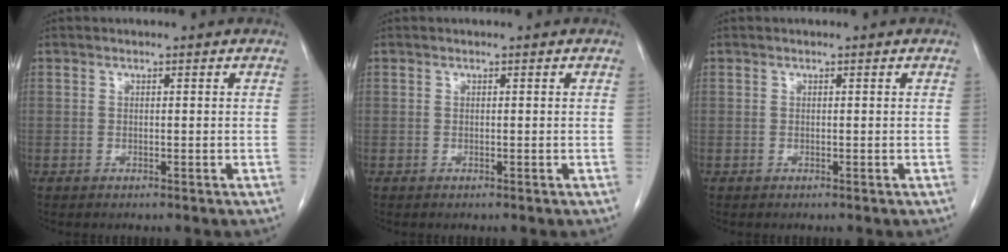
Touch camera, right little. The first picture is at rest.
{"total": 0.0}
{"total": 0.0}